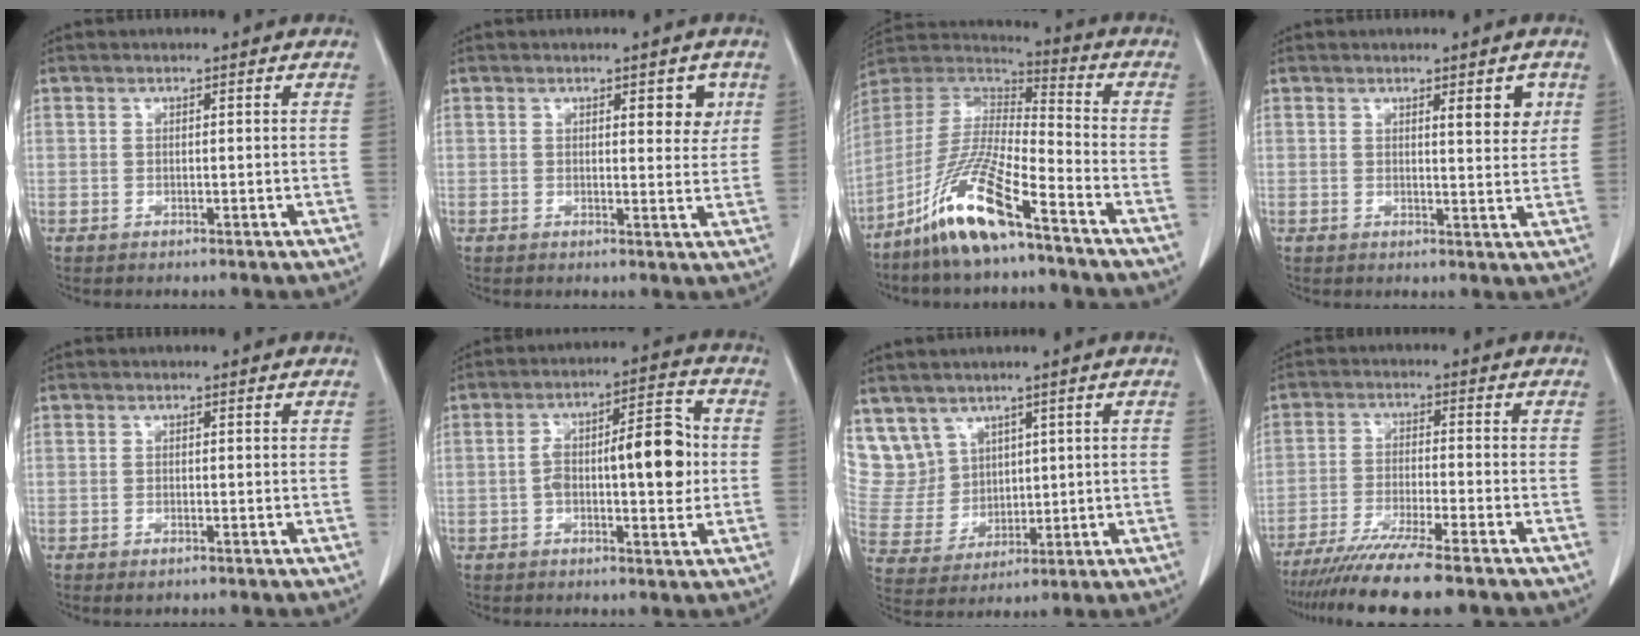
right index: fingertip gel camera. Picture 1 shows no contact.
{"total": 3.6, "force": [1.6, 1.4, 2.9], "torque": [-0.030, -0.005, 0.017]}
{"total": 14.6, "force": [-9.4, 1.6, 11.0], "torque": [-0.231, -0.016, -0.182]}
{"total": 3.8, "force": [1.8, 0.8, 3.3], "torque": [-0.042, -0.007, 0.023]}
{"total": 1.0, "force": [-0.7, 0.4, 0.7], "torque": [-0.011, -0.002, -0.006]}
{"total": 11.1, "force": [-0.3, 3.3, 10.6], "torque": [-0.172, 0.029, -0.006]}
{"total": 10.3, "force": [6.3, 8.1, 1.1], "torque": [-0.042, 0.036, 0.152]}
{"total": 12.8, "force": [-10.5, -0.2, 7.3], "torque": [-0.110, -0.034, -0.167]}